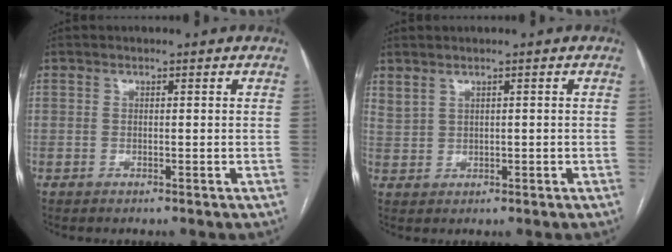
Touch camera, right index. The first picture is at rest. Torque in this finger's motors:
{"motor_torque": [-0.15, 0.27, 0.01, 0.00]}